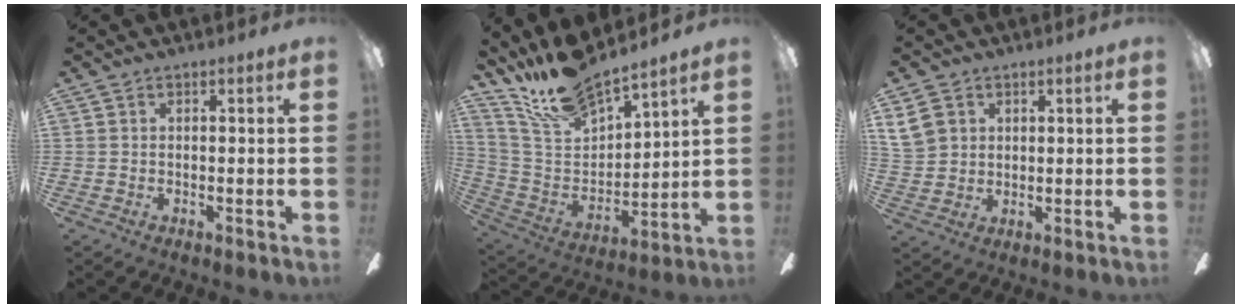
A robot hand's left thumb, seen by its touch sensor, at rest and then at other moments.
{"total": 15.8, "force": [14.1, 3.9, 6.2], "torque": [-0.151, -0.092, 0.256]}
{"total": 6.1, "force": [2.8, 4.9, 2.2], "torque": [-0.041, 0.008, 0.056]}